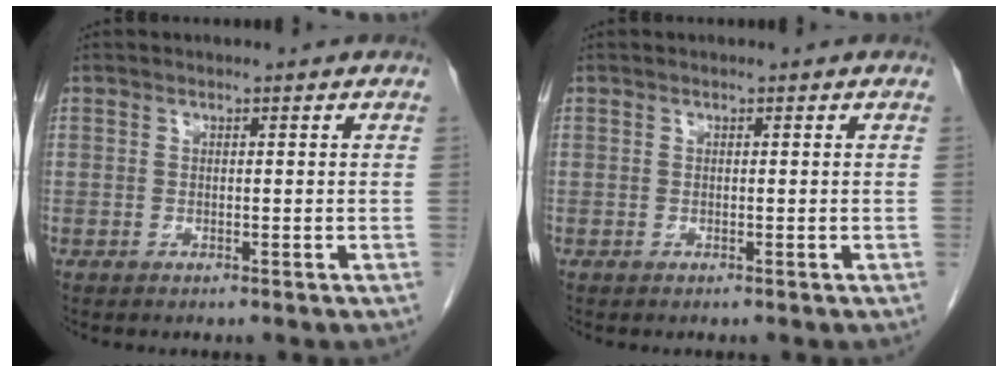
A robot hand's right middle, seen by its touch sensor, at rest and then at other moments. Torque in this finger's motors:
{"motor_torque": [0.22, -0.14, 0.03, 0.00]}